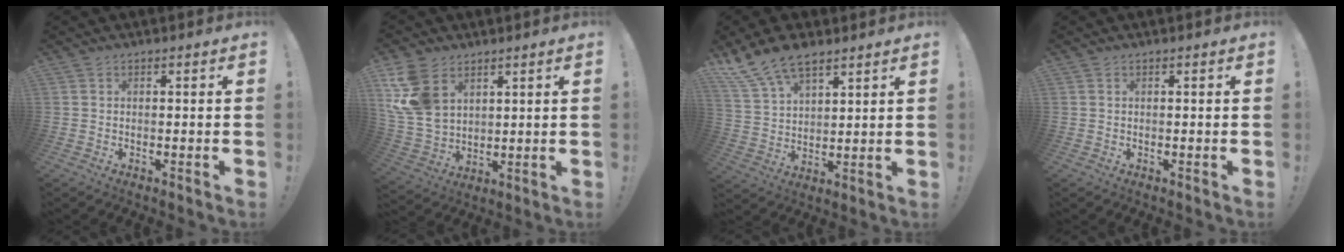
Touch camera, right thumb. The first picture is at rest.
{"total": 13.8, "force": [6.7, 9.3, 7.6], "torque": [-0.156, -0.032, 0.134]}
{"total": 11.7, "force": [8.6, 5.6, 5.6], "torque": [-0.109, -0.047, 0.166]}
{"total": 0.0}